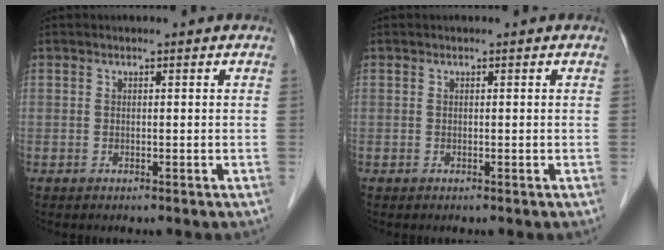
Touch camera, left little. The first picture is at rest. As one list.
[{"total": 0.0}]